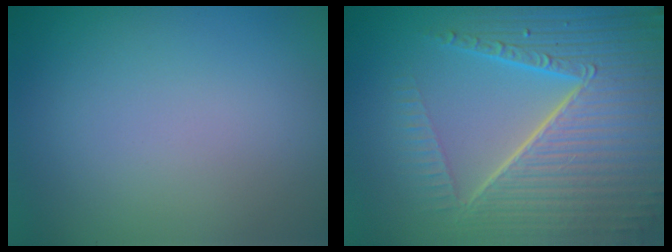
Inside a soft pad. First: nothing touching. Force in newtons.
{"total": 10.5, "press": 6.6, "slide": 8.2}